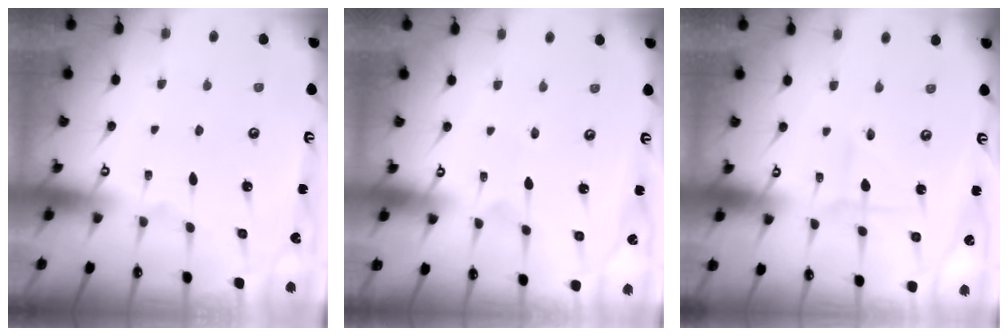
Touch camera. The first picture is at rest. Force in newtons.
{"total": 1.2, "press": 1.2, "slide": 0.1}
{"total": 2.3, "press": 2.3, "slide": 0.1}